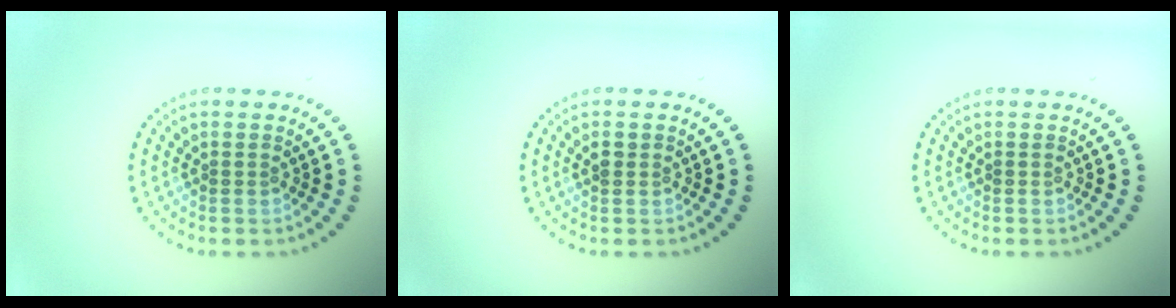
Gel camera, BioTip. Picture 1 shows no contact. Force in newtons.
{"total": 1.3, "press": 1.2, "slide": 0.4}
{"total": 0.0}